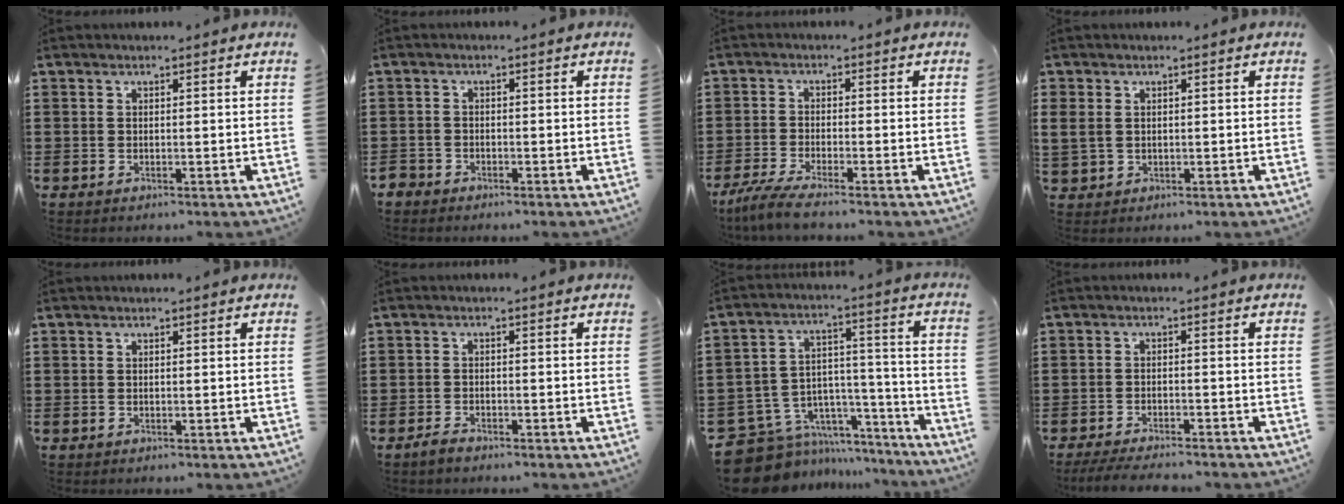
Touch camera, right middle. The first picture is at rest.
{"total": 1.7, "force": [-1.5, 0.8, 0.1], "torque": [-0.012, -0.001, -0.037]}
{"total": 3.9, "force": [-3.4, -0.1, 1.9], "torque": [-0.055, -0.014, -0.071]}
{"total": 1.9, "force": [0.6, 1.6, 1.0], "torque": [-0.032, 0.004, 0.008]}
{"total": 0.0}
{"total": 1.5, "force": [-1.3, 0.5, 0.5], "torque": [-0.020, -0.001, -0.029]}
{"total": 8.4, "force": [-6.4, 5.2, 1.4], "torque": [-0.049, 0.008, -0.117]}
{"total": 3.5, "force": [-3.3, 0.2, 1.0], "torque": [-0.024, -0.005, -0.068]}